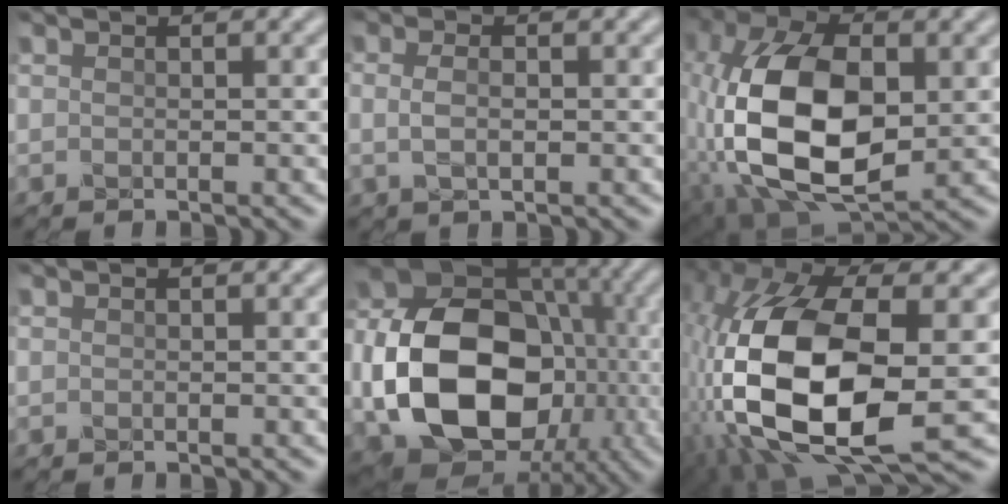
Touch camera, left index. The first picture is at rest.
{"total": 1.8, "force": [-0.3, 0.7, 1.6], "torque": [-0.036, -0.001, -0.002]}
{"total": 13.0, "force": [-2.0, 7.0, 10.7], "torque": [-0.224, 0.001, -0.044]}
{"total": 0.0}
{"total": 16.3, "force": [-3.8, 11.7, 10.8], "torque": [-0.192, -0.018, -0.074]}
{"total": 15.3, "force": [-2.5, 6.8, 13.5], "torque": [-0.284, 0.000, -0.052]}